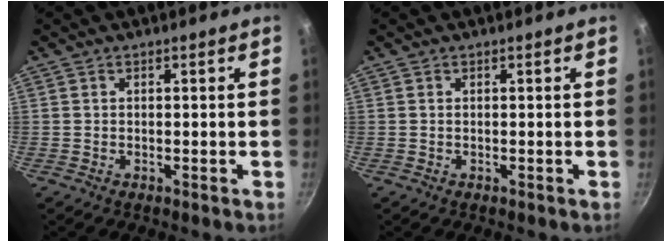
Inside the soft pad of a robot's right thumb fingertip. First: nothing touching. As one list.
[{"total": 0.0}]